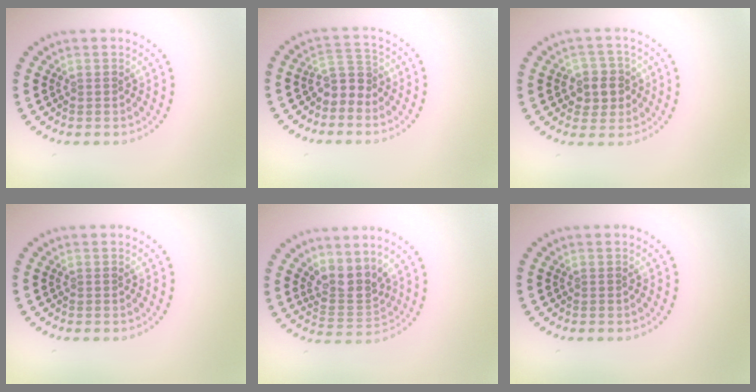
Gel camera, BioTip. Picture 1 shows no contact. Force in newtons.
{"total": 2.6, "press": 1.9, "slide": 1.7}
{"total": 2.9, "press": 2.7, "slide": 0.9}
{"total": 0.0}
{"total": 3.2, "press": 2.5, "slide": 2.0}
{"total": 0.0}